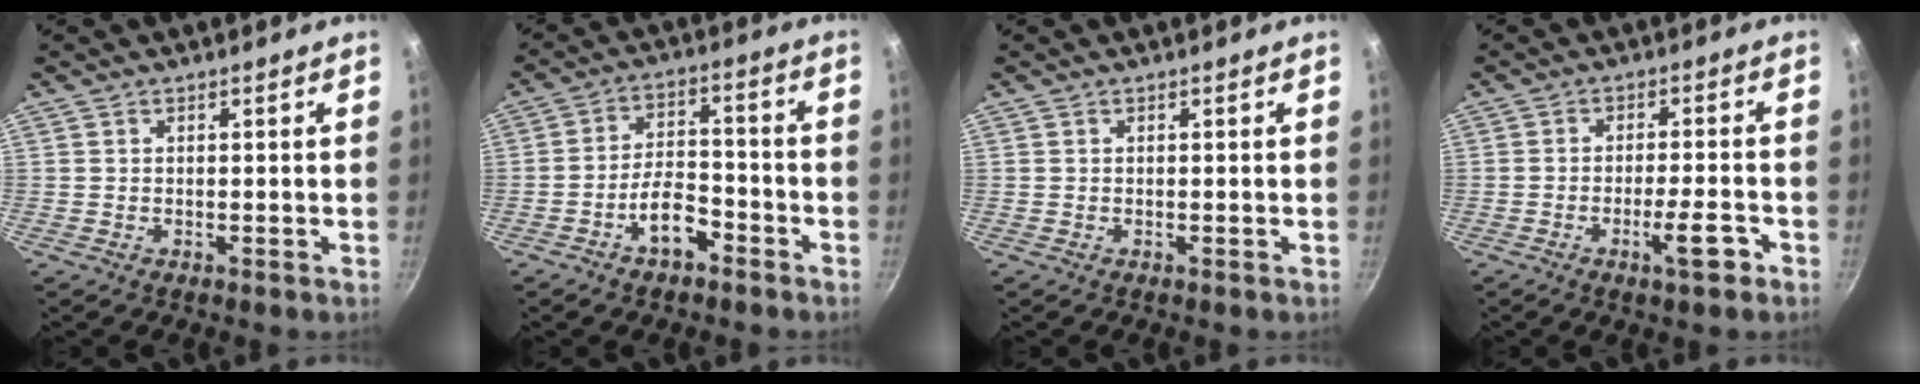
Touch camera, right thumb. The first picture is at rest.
{"total": 7.7, "force": [-4.3, 3.8, 5.0], "torque": [-0.069, 0.041, -0.076]}
{"total": 0.0}
{"total": 6.2, "force": [-3.0, 1.3, 5.2], "torque": [-0.070, 0.019, -0.047]}